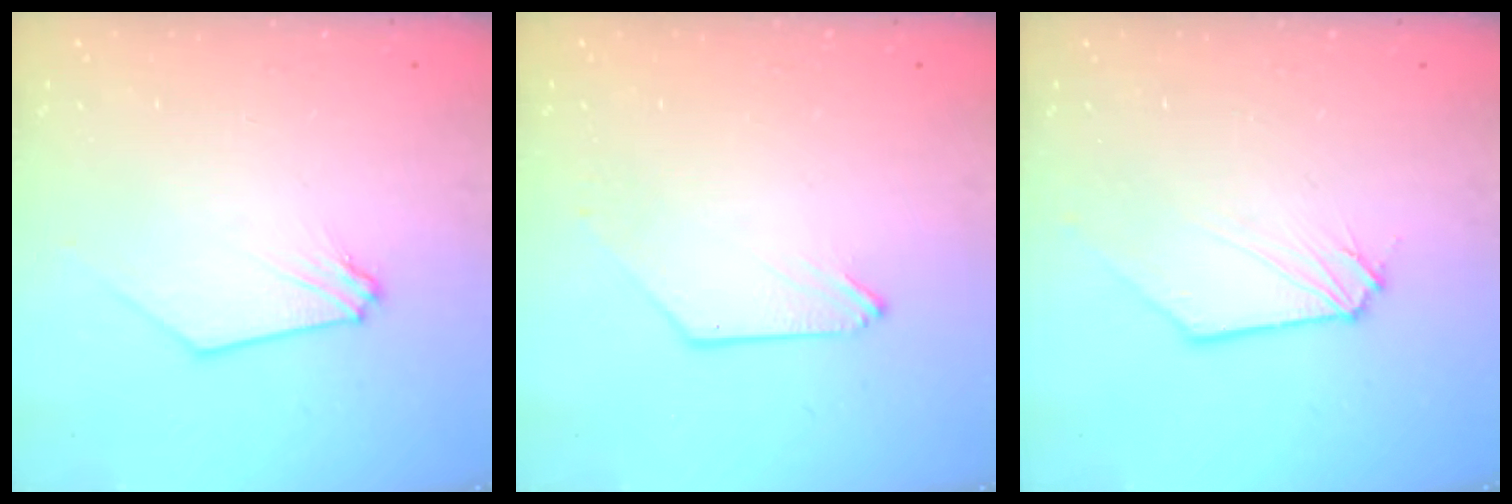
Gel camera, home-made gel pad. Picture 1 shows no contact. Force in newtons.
{"total": 0.0}
{"total": 0.0}